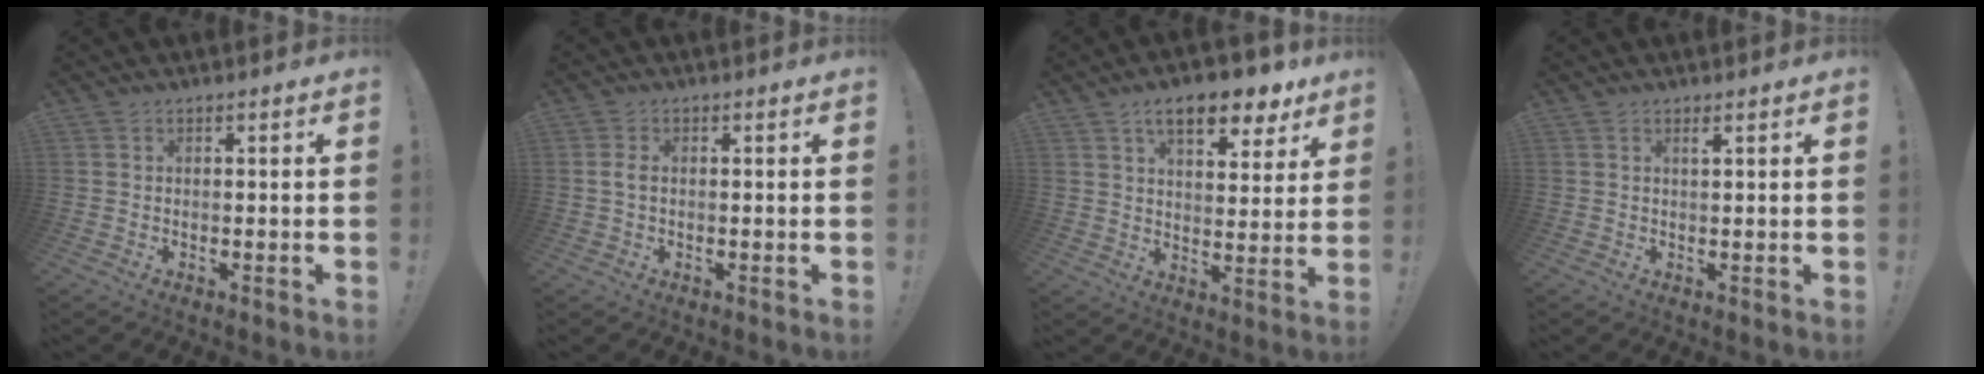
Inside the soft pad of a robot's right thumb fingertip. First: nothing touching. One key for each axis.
{"total": 2.3, "fx": 0.2, "fy": 1.4, "fz": 1.8, "tx": -0.041, "ty": 0.008, "tz": 0.005}
{"total": 12.7, "fx": 8.1, "fy": 5.2, "fz": 8.3, "tx": -0.109, "ty": -0.048, "tz": 0.134}
{"total": 1.3, "fx": 0.9, "fy": 0.0, "fz": 1.0, "tx": -0.007, "ty": -0.006, "tz": 0.012}